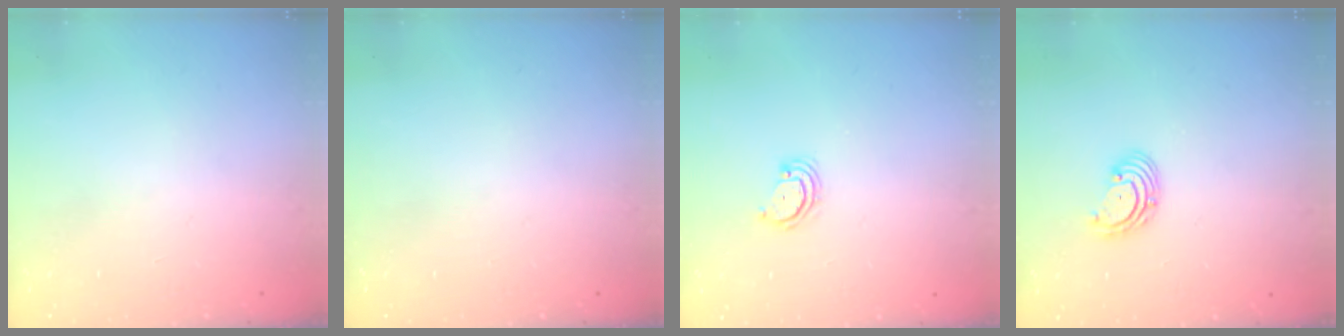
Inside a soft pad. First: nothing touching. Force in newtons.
{"total": 0.0}
{"total": 3.1, "press": 3.1, "slide": 0.5}
{"total": 2.7, "press": 2.7, "slide": 0.1}